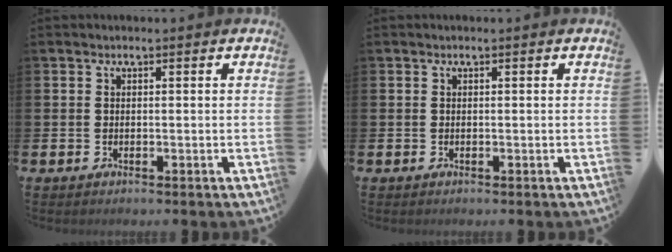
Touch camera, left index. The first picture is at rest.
{"total": 0.0}